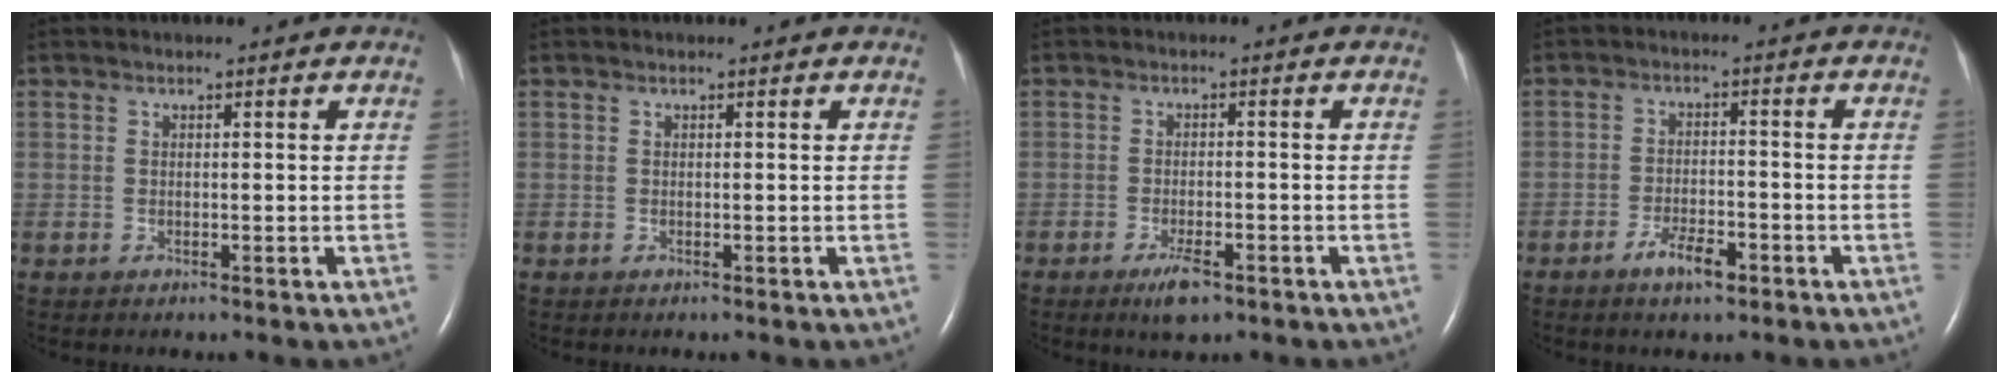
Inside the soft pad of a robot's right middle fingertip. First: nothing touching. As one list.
[{"total": 0.0}, {"total": 3.5, "force": [-2.3, 0.9, 2.6], "torque": [-0.053, -0.003, -0.037]}, {"total": 4.1, "force": [-2.7, 1.2, 2.9], "torque": [-0.057, 0.001, -0.046]}]